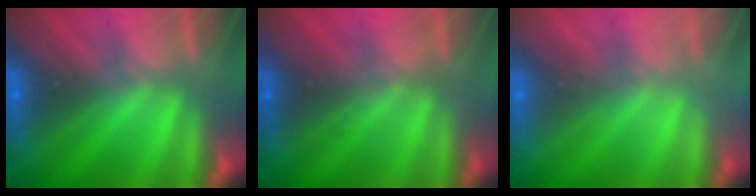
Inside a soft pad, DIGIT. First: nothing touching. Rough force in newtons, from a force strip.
{"total": 5.0}
{"total": 2.0}